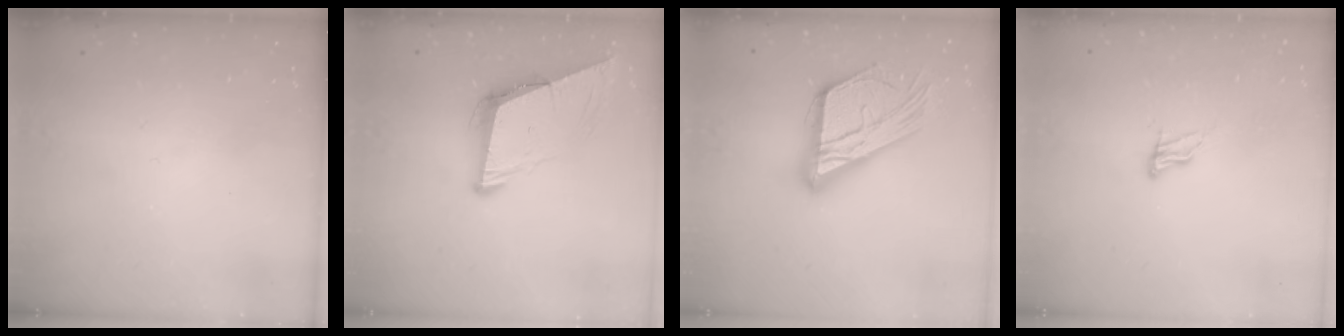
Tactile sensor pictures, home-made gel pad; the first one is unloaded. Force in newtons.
{"total": 8.6, "press": 7.8, "slide": 3.6}
{"total": 21.6, "press": 21.5, "slide": 1.9}
{"total": 5.8, "press": 5.8, "slide": 0.5}